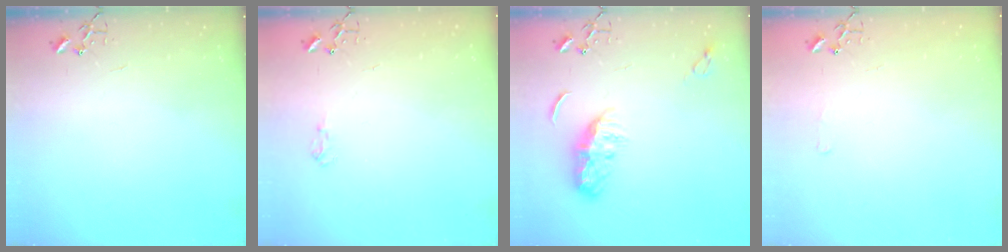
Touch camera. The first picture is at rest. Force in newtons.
{"total": 5.7, "press": 5.7, "slide": 0.6}
{"total": 9.1, "press": 9.1, "slide": 0.2}
{"total": 6.4, "press": 6.4, "slide": 0.8}